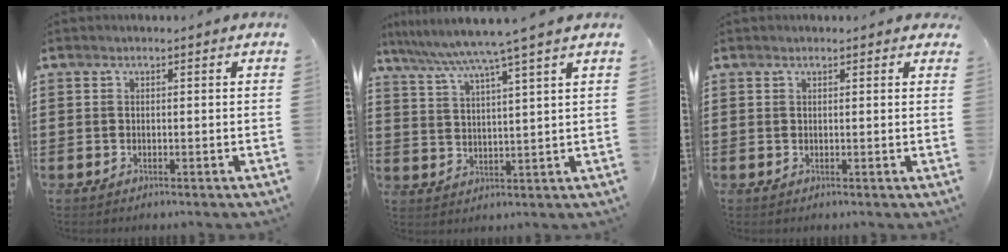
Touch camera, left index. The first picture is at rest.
{"total": 6.4, "force": [5.3, -1.3, 3.4], "torque": [-0.084, -0.029, 0.086]}
{"total": 0.8, "force": [0.6, 0.4, 0.5], "torque": [-0.010, 0.004, 0.011]}